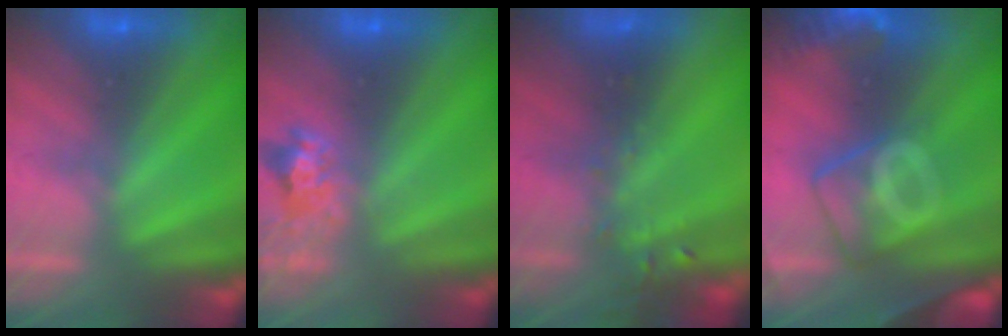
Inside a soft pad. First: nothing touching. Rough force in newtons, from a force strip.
{"total": 2.4}
{"total": 9.0}
{"total": 8.5}